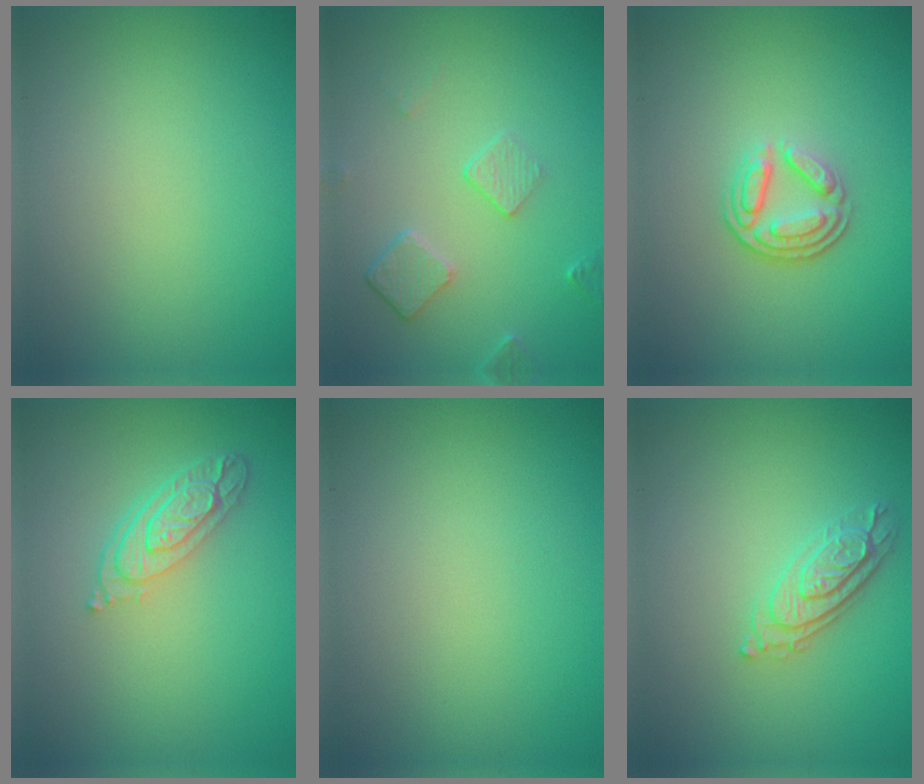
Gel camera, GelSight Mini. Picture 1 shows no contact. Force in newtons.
{"total": 2.3, "press": 1.6, "slide": 1.6}
{"total": 3.5, "press": 2.6, "slide": 2.4}
{"total": 3.9, "press": 3.0, "slide": 2.5}
{"total": 0.0}
{"total": 2.9, "press": 2.7, "slide": 1.0}